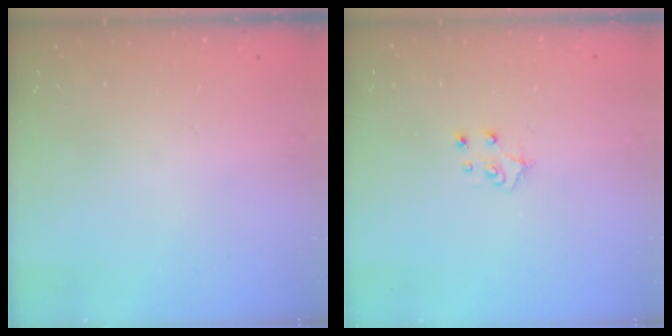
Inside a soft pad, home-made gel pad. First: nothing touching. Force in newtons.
{"total": 5.6, "press": 5.6, "slide": 0.5}